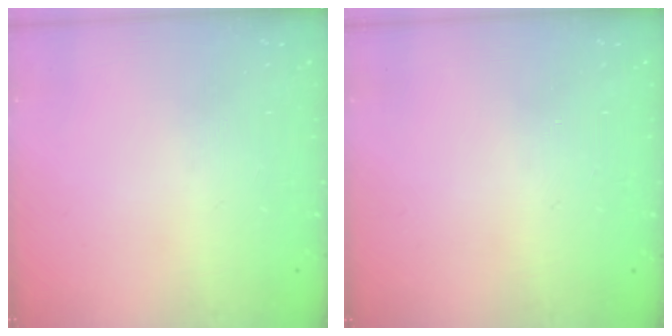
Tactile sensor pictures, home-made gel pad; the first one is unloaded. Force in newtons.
{"total": 2.6, "press": 2.6, "slide": 0.2}